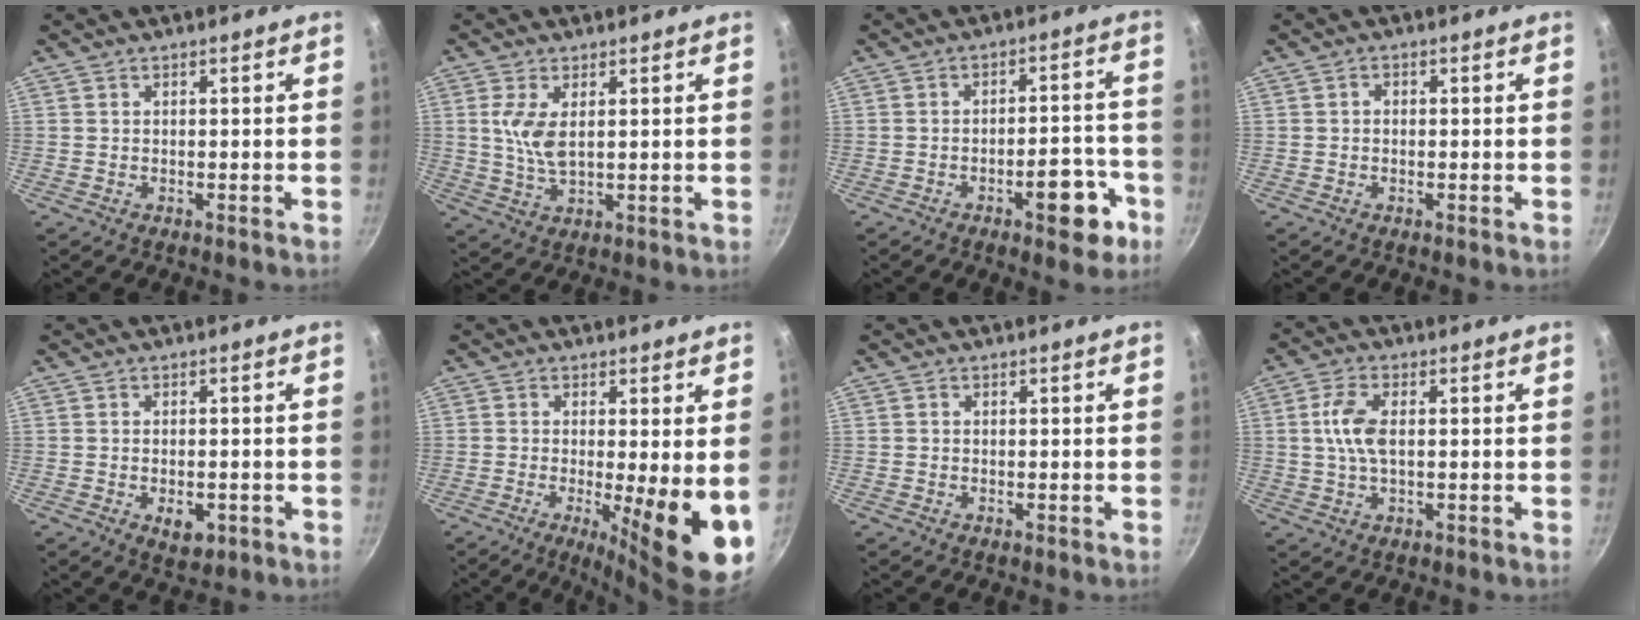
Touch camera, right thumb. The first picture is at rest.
{"total": 6.1, "force": [1.5, 2.7, 5.3], "torque": [-0.108, -0.007, 0.034]}
{"total": 9.5, "force": [-4.6, 3.9, 7.4], "torque": [-0.067, 0.037, -0.055]}
{"total": 1.0, "force": [-0.2, 0.8, 0.5], "torque": [-0.009, 0.005, -0.004]}
{"total": 4.4, "force": [-1.4, 2.5, 3.3], "torque": [-0.040, 0.003, -0.014]}
{"total": 12.7, "force": [-1.8, 2.6, 12.3], "torque": [-0.165, -0.022, -0.021]}
{"total": 0.0}
{"total": 6.5, "force": [0.7, 3.2, 5.6], "torque": [-0.117, 0.009, 0.010]}